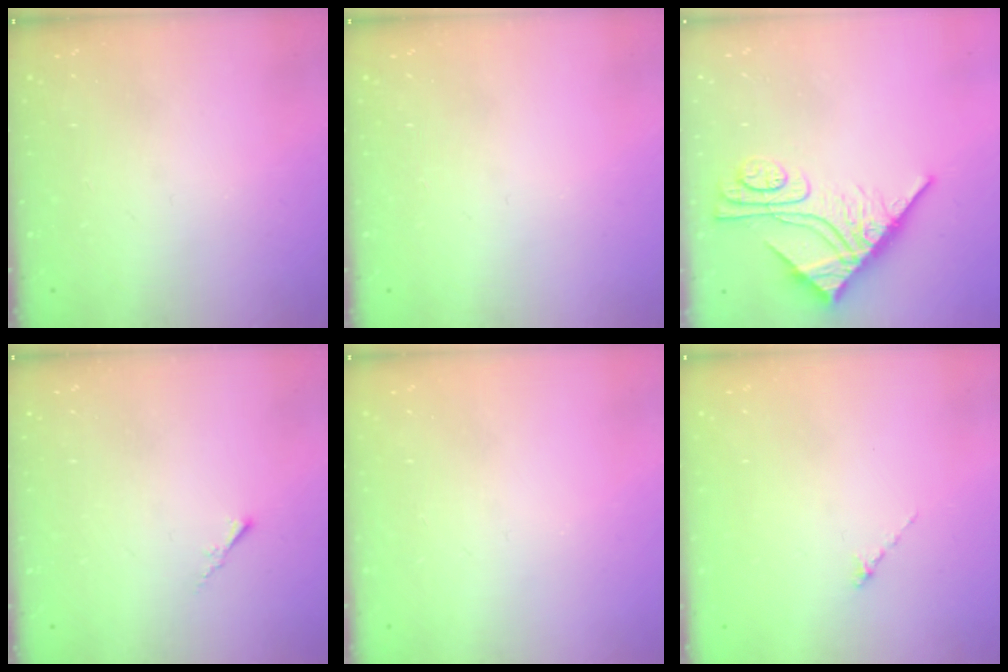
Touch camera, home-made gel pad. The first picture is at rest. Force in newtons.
{"total": 0.0}
{"total": 11.6, "press": 11.5, "slide": 1.0}
{"total": 0.0}
{"total": 0.0}
{"total": 0.0}